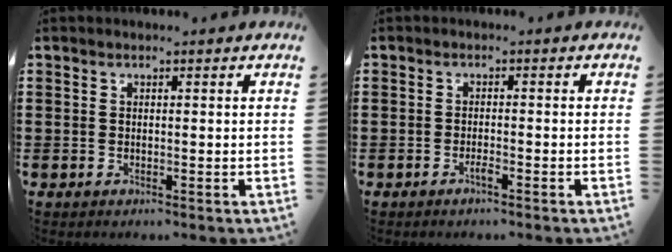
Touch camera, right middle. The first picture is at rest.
{"total": 1.4, "force": [-1.0, 0.1, 1.0], "torque": [-0.020, -0.004, -0.018]}